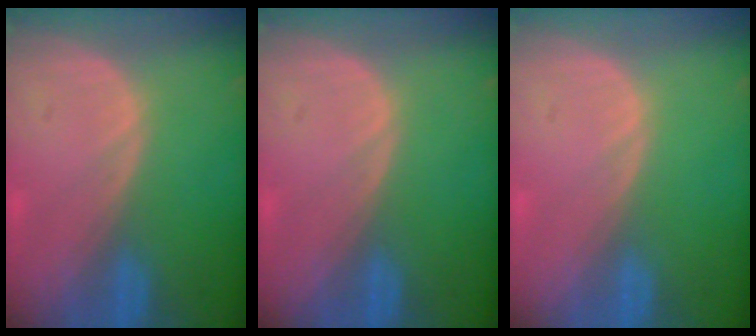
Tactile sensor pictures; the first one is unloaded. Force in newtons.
{"total": 0.0}
{"total": 0.0}